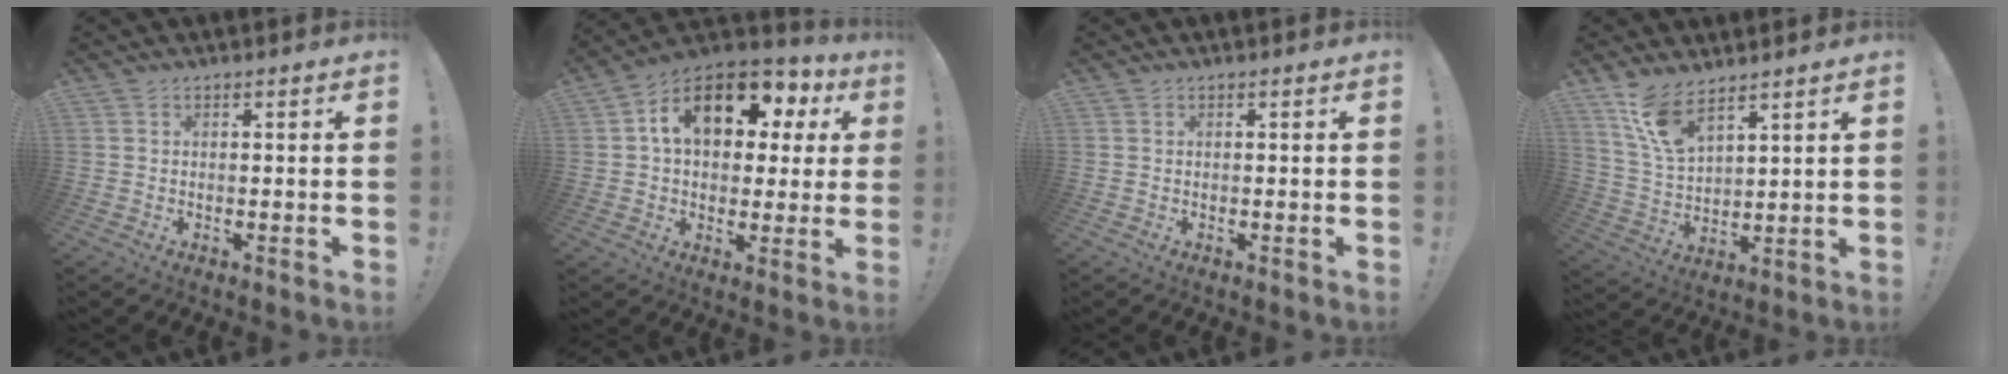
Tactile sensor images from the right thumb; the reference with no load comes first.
{"total": 17.0, "force": [6.3, 10.1, 12.2], "torque": [-0.195, -0.011, 0.108]}
{"total": 0.0}
{"total": 10.7, "force": [8.2, 3.9, 5.6], "torque": [-0.115, -0.042, 0.159]}